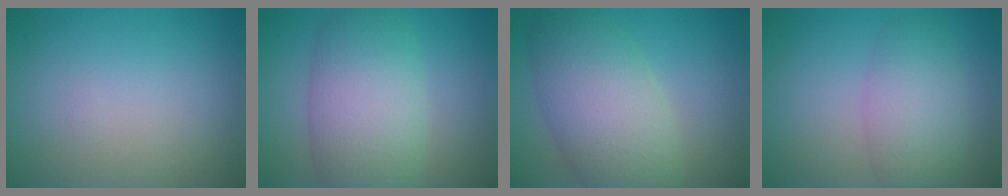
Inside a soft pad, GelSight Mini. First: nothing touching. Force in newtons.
{"total": 7.9, "press": 7.9, "slide": 0.2}
{"total": 8.1, "press": 8.1, "slide": 0.3}
{"total": 4.5, "press": 4.5, "slide": 0.1}